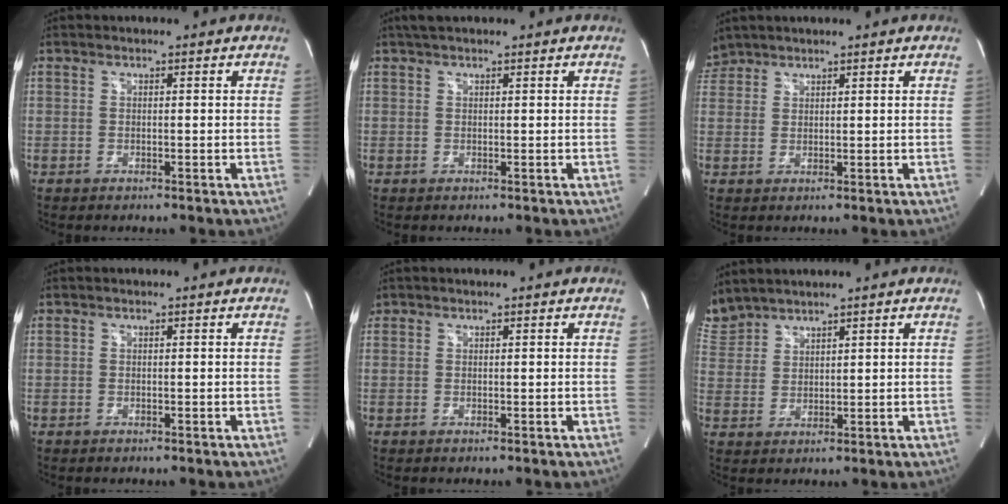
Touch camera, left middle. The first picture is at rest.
{"total": 2.2, "force": [1.8, 0.7, 1.0], "torque": [-0.021, 0.018, 0.031]}
{"total": 3.2, "force": [2.9, 1.2, -0.2], "torque": [-0.001, 0.015, 0.061]}
{"total": 0.0}
{"total": 0.8, "force": [0.6, 0.6, 0.0], "torque": [0.001, 0.011, 0.011]}
{"total": 5.7, "force": [5.6, 1.3, 0.5], "torque": [-0.028, 0.017, 0.122]}